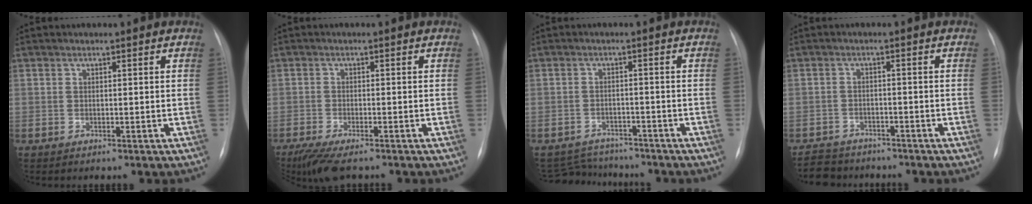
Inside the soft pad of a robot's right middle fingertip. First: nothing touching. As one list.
[{"total": 6.5, "force": [-5.0, 1.3, 4.1], "torque": [-0.074, -0.018, -0.083]}, {"total": 6.0, "force": [-5.7, 1.7, 0.1], "torque": [-0.007, 0.004, -0.085]}, {"total": 5.8, "force": [-5.3, 2.4, 0.4], "torque": [-0.010, -0.006, -0.085]}]